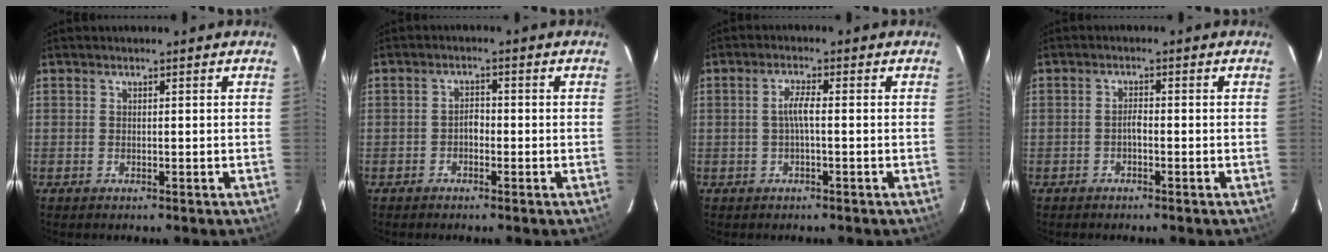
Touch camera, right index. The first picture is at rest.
{"total": 1.6, "force": [-0.9, 1.0, 0.9], "torque": [-0.017, 0.007, -0.017]}
{"total": 2.6, "force": [-0.4, 0.1, 2.6], "torque": [-0.053, 0.006, -0.006]}
{"total": 1.3, "force": [-0.7, 0.4, 0.9], "torque": [-0.018, 0.006, -0.015]}